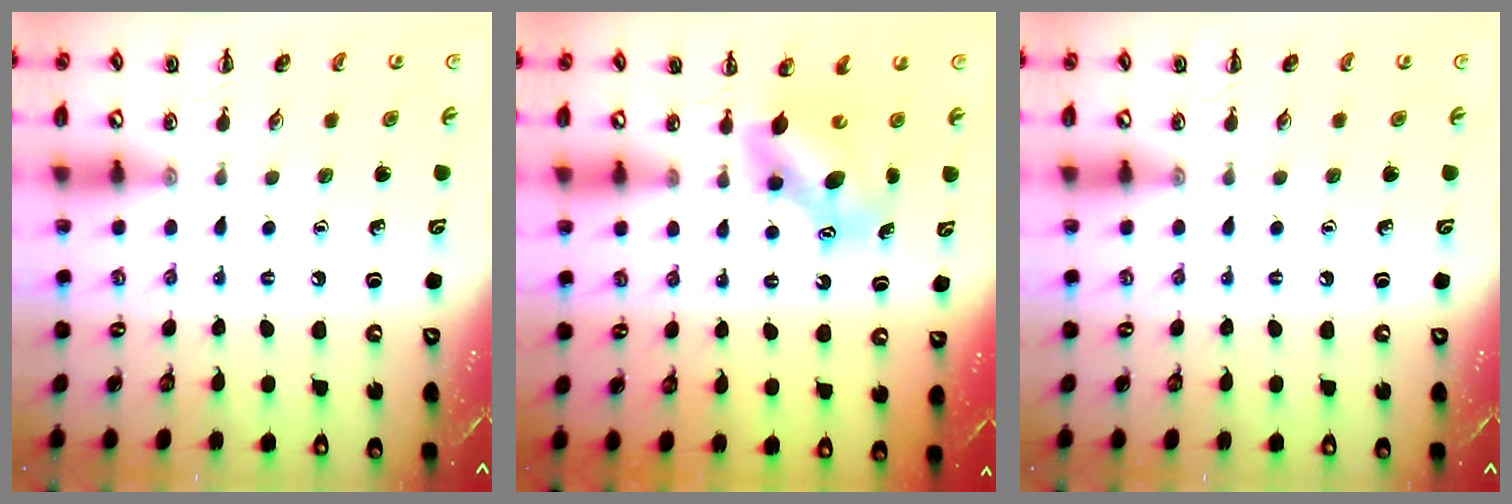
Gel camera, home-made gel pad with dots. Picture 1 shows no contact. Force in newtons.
{"total": 7.1, "press": 7.0, "slide": 0.9}
{"total": 0.0}